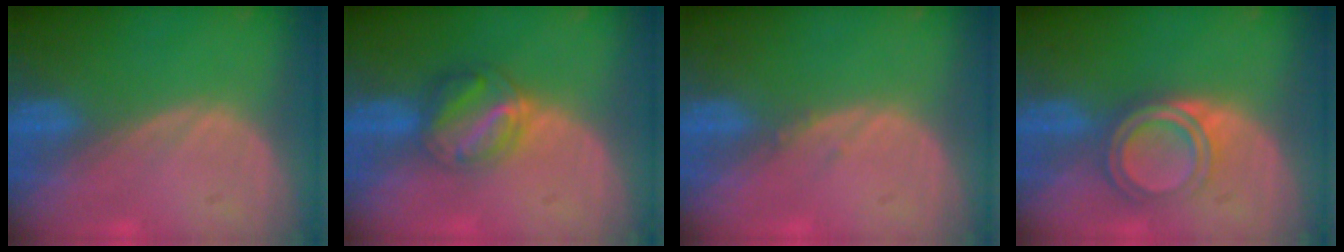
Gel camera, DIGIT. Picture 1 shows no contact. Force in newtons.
{"total": 6.5, "press": 5.5, "slide": 3.3}
{"total": 0.6, "press": 0.6, "slide": 0.3}
{"total": 5.3, "press": 4.9, "slide": 2.0}